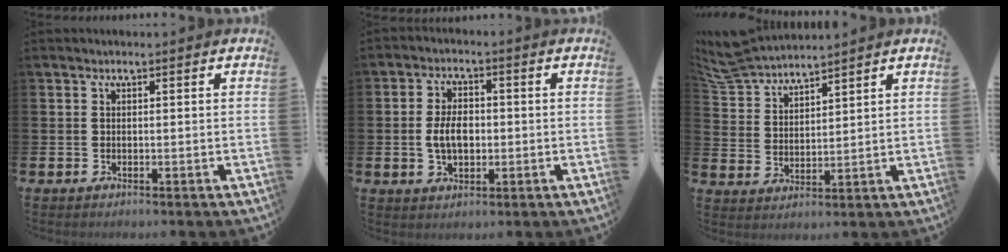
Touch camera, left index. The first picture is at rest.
{"total": 4.8, "force": [-0.2, 3.0, 3.7], "torque": [-0.071, 0.004, -0.010]}
{"total": 6.1, "force": [6.0, 0.9, 0.8], "torque": [-0.047, -0.028, 0.110]}